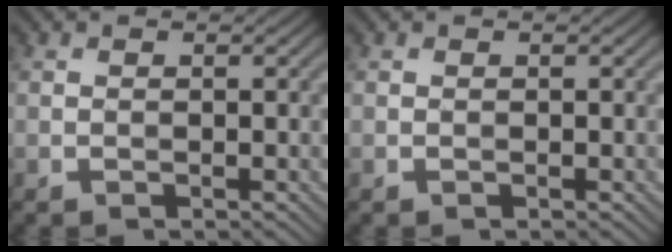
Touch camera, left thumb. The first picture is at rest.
{"total": 0.0}